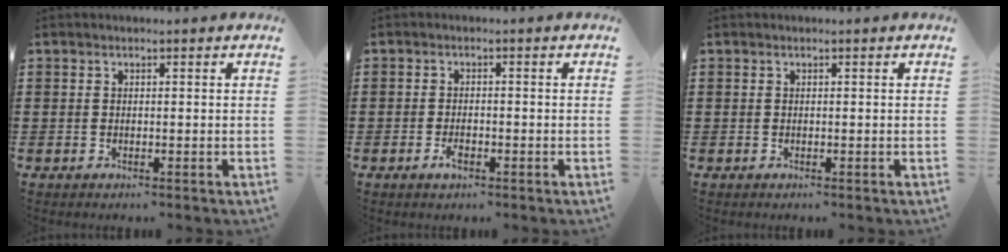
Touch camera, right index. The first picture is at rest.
{"total": 2.2, "force": [-1.0, 0.8, 1.8], "torque": [-0.040, -0.004, -0.020]}
{"total": 0.0}